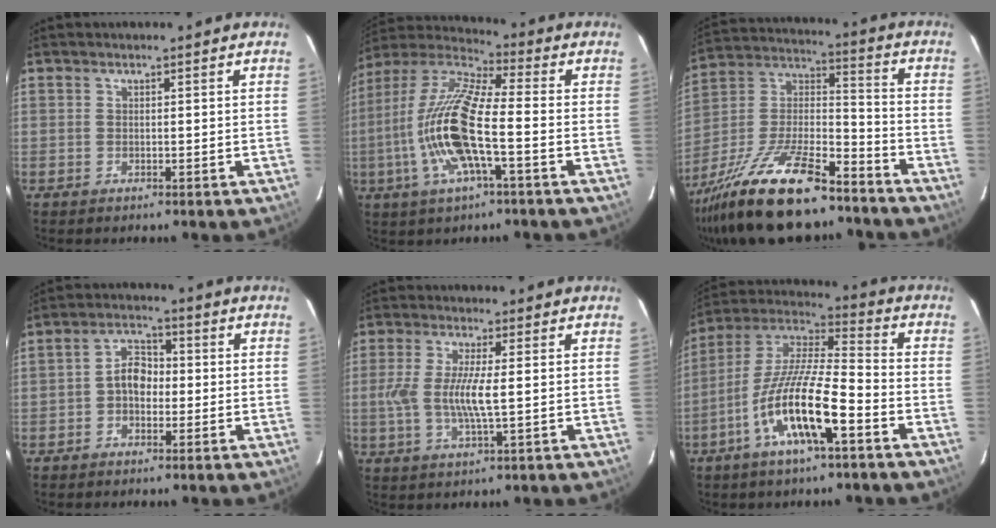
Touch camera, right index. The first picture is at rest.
{"total": 17.0, "force": [-4.1, 3.9, 16.0], "torque": [-0.321, -0.005, -0.084]}
{"total": 24.1, "force": [-17.2, 7.5, 15.1], "torque": [-0.303, -0.018, -0.292]}
{"total": 5.0, "force": [-0.9, 3.7, 3.2], "torque": [-0.059, 0.019, -0.017]}
{"total": 8.0, "force": [-0.4, 1.4, 7.8], "torque": [-0.159, -0.005, -0.008]}
{"total": 16.1, "force": [-7.2, 3.3, 14.0], "torque": [-0.270, -0.016, -0.143]}